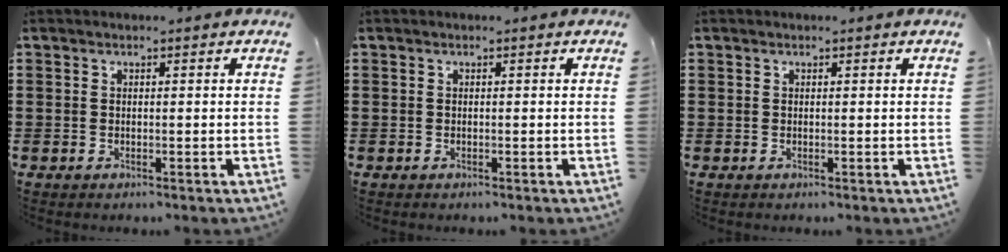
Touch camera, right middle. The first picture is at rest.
{"total": 0.0}
{"total": 0.0}